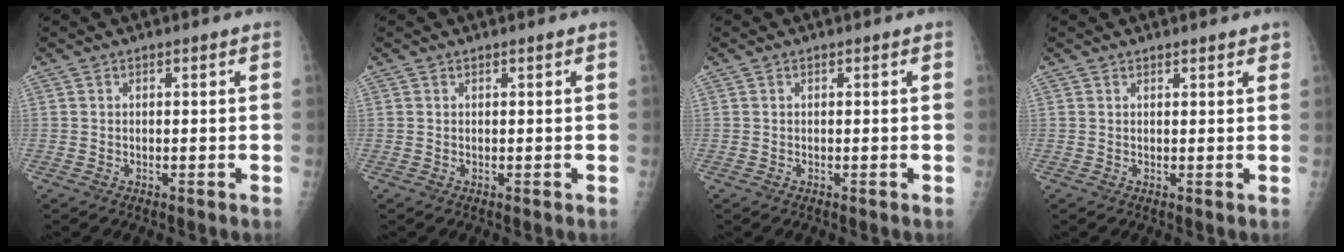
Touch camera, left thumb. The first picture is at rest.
{"total": 0.0}
{"total": 0.0}
{"total": 2.2, "force": [1.8, 0.5, 1.0], "torque": [-0.003, -0.001, 0.020]}